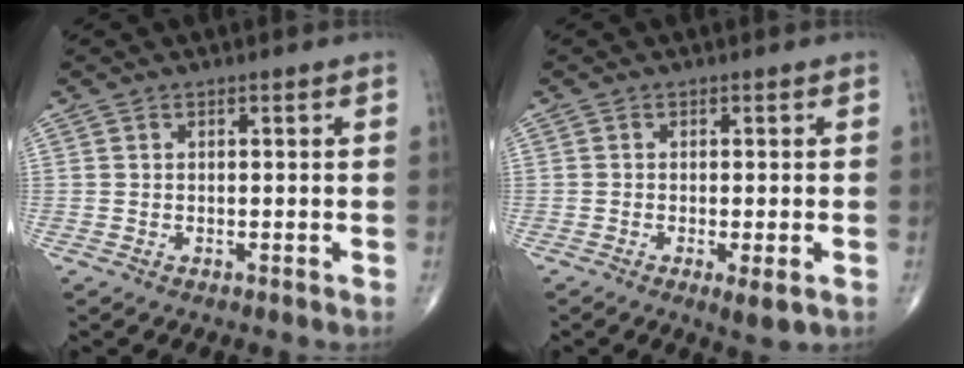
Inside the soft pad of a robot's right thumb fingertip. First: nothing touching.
{"total": 3.3, "force": [-1.2, 0.7, 3.0], "torque": [-0.050, -0.009, -0.020]}